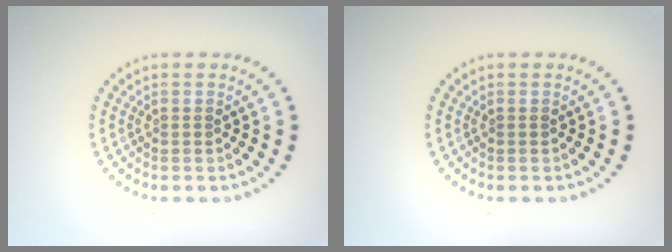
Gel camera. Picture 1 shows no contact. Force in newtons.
{"total": 0.0}